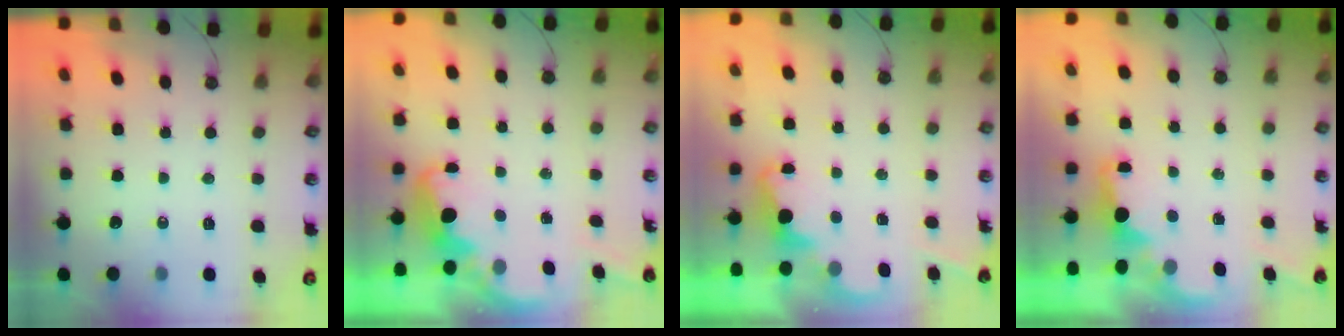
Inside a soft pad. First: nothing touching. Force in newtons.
{"total": 3.0, "press": 3.0, "slide": 0.5}
{"total": 2.3, "press": 2.3, "slide": 0.5}
{"total": 1.8, "press": 1.7, "slide": 0.7}